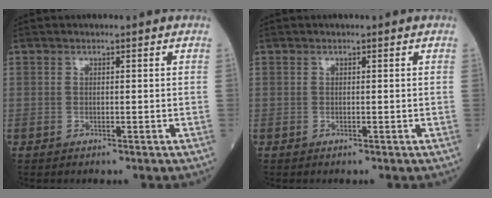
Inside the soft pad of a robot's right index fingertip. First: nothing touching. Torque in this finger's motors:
{"motor_torque": [0.00, 0.00, 0.00, 0.00]}